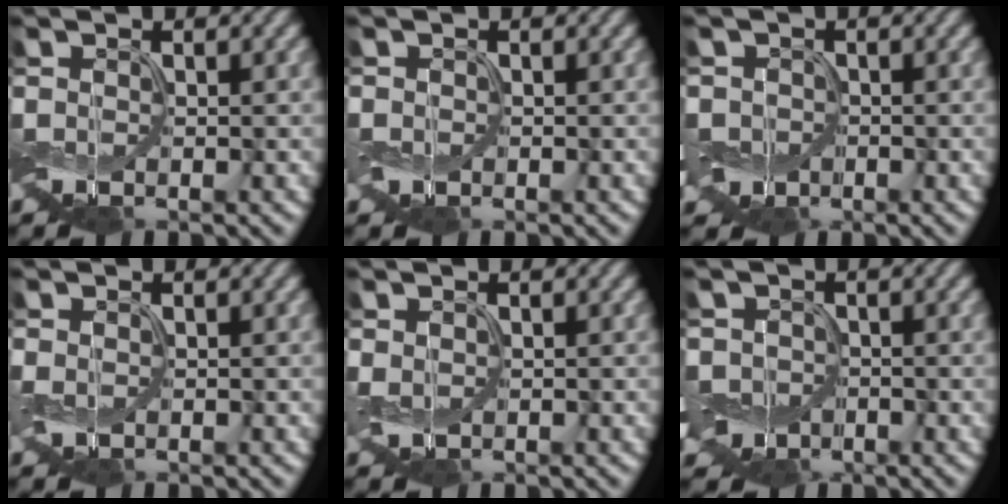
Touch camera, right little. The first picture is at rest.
{"total": 0.7, "force": [-0.1, 0.6, 0.1], "torque": [-0.007, 0.003, -0.003]}
{"total": 2.3, "force": [-0.9, 2.1, 0.6], "torque": [-0.015, -0.002, -0.020]}
{"total": 0.6, "force": [0.0, 0.4, 0.4], "torque": [-0.010, 0.002, -0.001]}
{"total": 1.0, "force": [0.0, 0.8, 0.6], "torque": [-0.020, 0.003, 0.001]}
{"total": 3.1, "force": [-1.2, 2.6, 1.1], "torque": [-0.021, -0.003, -0.027]}